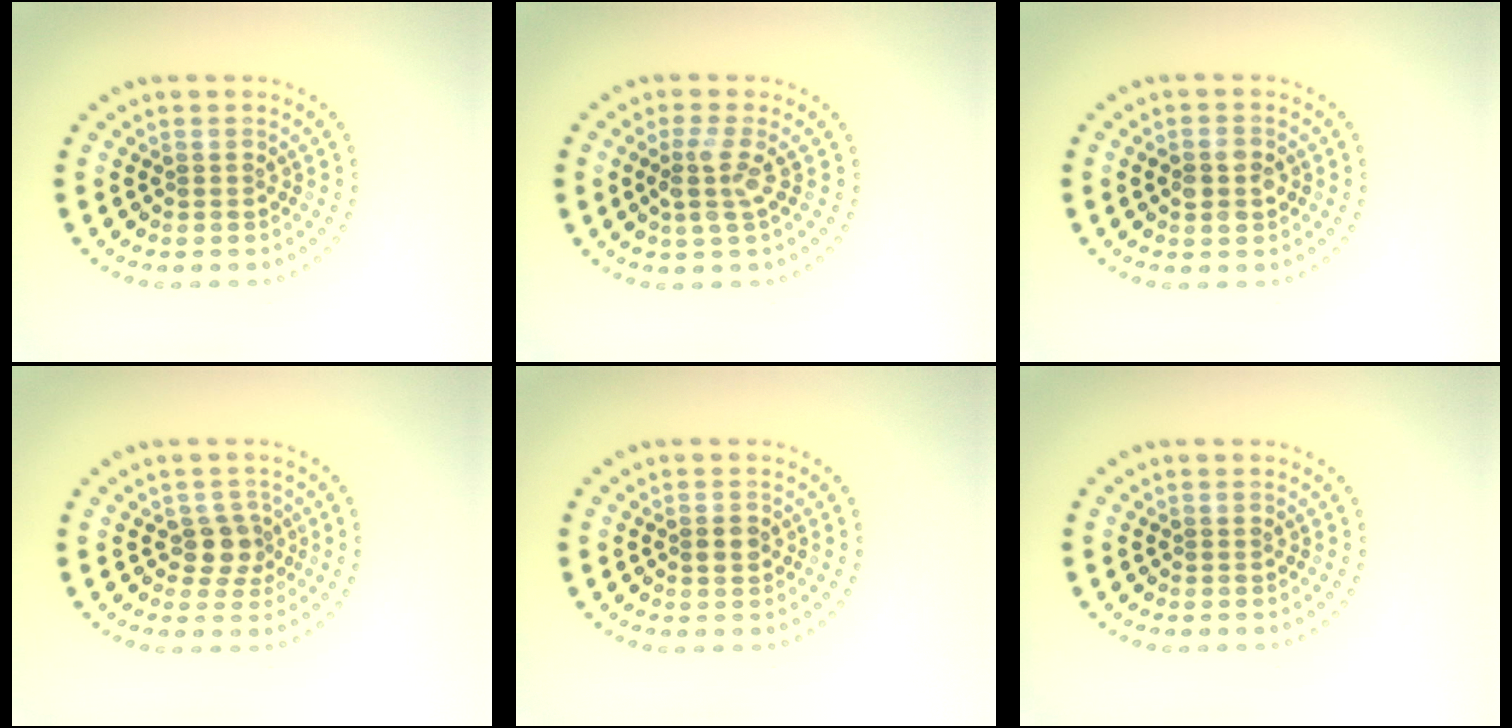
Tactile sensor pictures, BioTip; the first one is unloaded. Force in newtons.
{"total": 2.4, "press": 1.9, "slide": 1.5}
{"total": 2.7, "press": 2.7, "slide": 0.1}
{"total": 2.4, "press": 1.9, "slide": 1.4}
{"total": 1.5, "press": 1.5, "slide": 0.1}
{"total": 0.0}